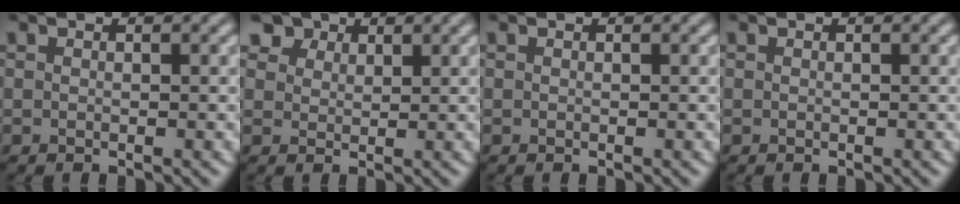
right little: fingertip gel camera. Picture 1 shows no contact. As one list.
[{"total": 4.9, "force": [3.6, 2.9, 1.8], "torque": [-0.057, 0.001, 0.063]}, {"total": 0.0}, {"total": 0.0}]